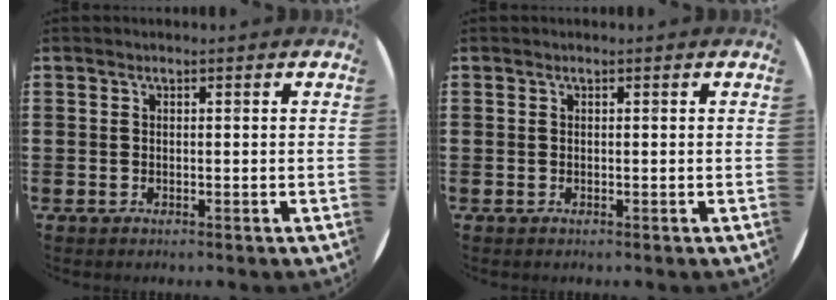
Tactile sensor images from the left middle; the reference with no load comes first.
{"total": 0.0}